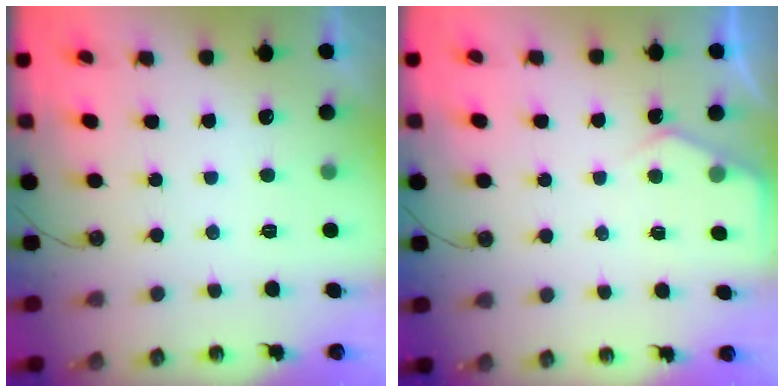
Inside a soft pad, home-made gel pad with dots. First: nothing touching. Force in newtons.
{"total": 4.2, "press": 4.2, "slide": 0.4}